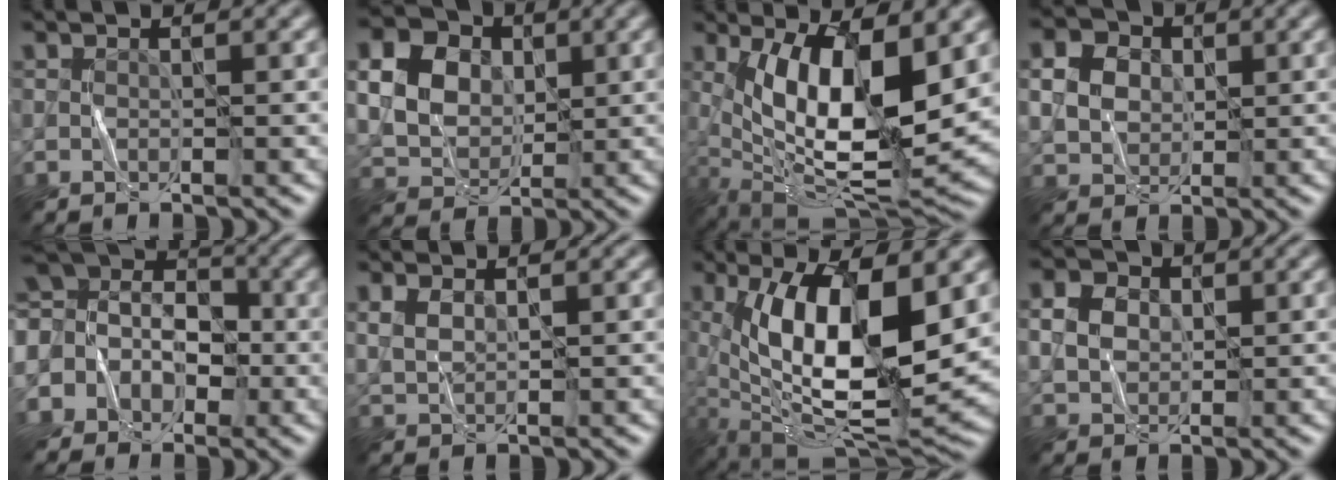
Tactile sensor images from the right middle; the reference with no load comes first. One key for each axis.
{"total": 14.9, "fx": 4.7, "fy": 12.2, "fz": 7.1, "tx": -0.175, "ty": 0.027, "tz": 0.075}
{"total": 12.9, "fx": 1.6, "fy": 4.2, "fz": 12.1, "tx": -0.216, "ty": -0.019, "tz": 0.031}
{"total": 5.7, "fx": 1.6, "fy": 4.5, "fz": 3.0, "tx": -0.084, "ty": 0.018, "tz": 0.025}
{"total": 10.5, "fx": 0.1, "fy": 9.3, "fz": 4.8, "tx": -0.135, "ty": 0.055, "tz": -0.046}
{"total": 1.8, "fx": 0.8, "fy": 0.9, "fz": 1.3, "tx": -0.038, "ty": 0.000, "tz": 0.020}
{"total": 14.4, "fx": 1.5, "fy": 5.3, "fz": 13.3, "tx": -0.246, "ty": -0.015, "tz": 0.030}
{"total": 3.6, "fx": 0.9, "fy": 2.8, "fz": 2.1, "tx": -0.056, "ty": 0.006, "tz": 0.014}